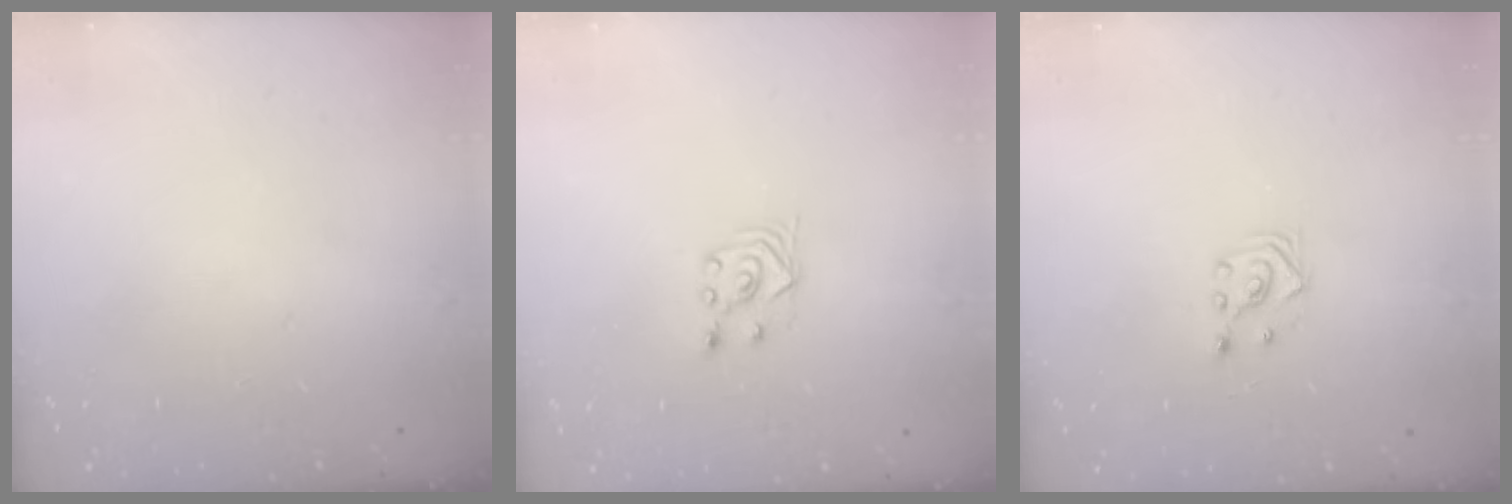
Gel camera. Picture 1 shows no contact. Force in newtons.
{"total": 2.9, "press": 2.5, "slide": 1.4}
{"total": 2.9, "press": 2.7, "slide": 1.0}